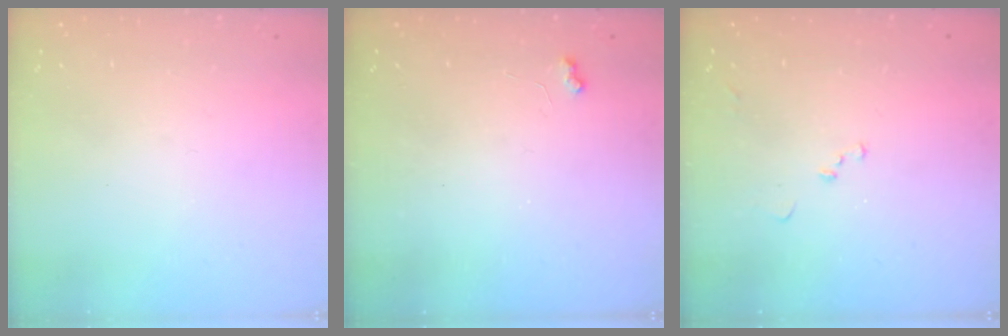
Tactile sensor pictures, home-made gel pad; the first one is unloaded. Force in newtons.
{"total": 4.1, "press": 4.0, "slide": 0.6}
{"total": 8.6, "press": 8.6, "slide": 0.9}